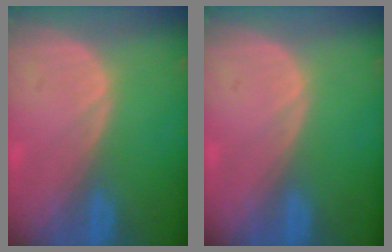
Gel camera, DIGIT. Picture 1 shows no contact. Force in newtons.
{"total": 0.0}